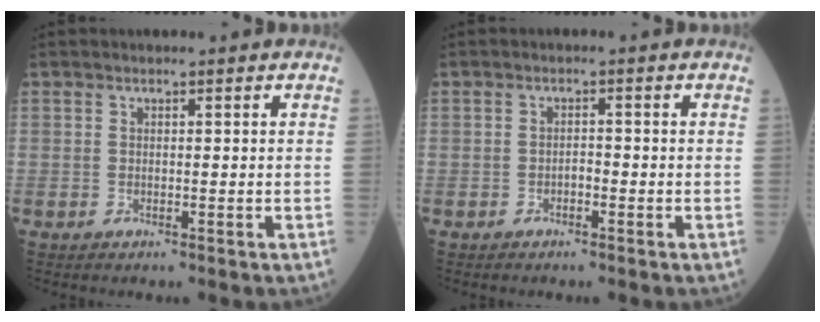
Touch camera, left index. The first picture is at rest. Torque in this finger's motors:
{"motor_torque": [0.06, 0.30, -0.05, 0.00]}